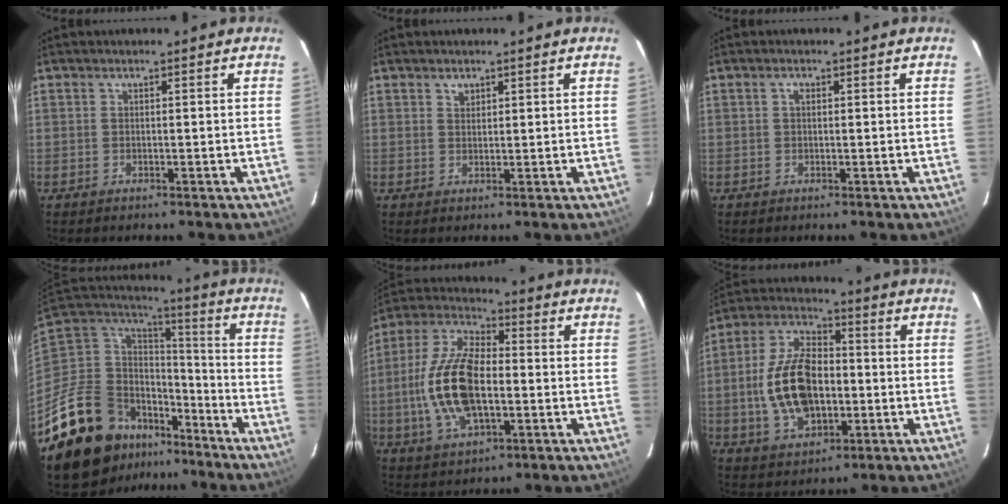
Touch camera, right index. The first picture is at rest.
{"total": 1.3, "force": [0.9, 0.9, 0.4], "torque": [-0.003, 0.003, 0.015]}
{"total": 0.9, "force": [0.2, 0.6, 0.6], "torque": [-0.011, 0.005, 0.002]}
{"total": 19.5, "force": [-13.5, 12.0, 7.3], "torque": [-0.180, 0.024, -0.215]}
{"total": 16.4, "force": [-2.3, 7.9, 14.1], "torque": [-0.300, 0.003, -0.043]}
{"total": 15.4, "force": [-2.0, 9.2, 12.2], "torque": [-0.249, 0.013, -0.027]}